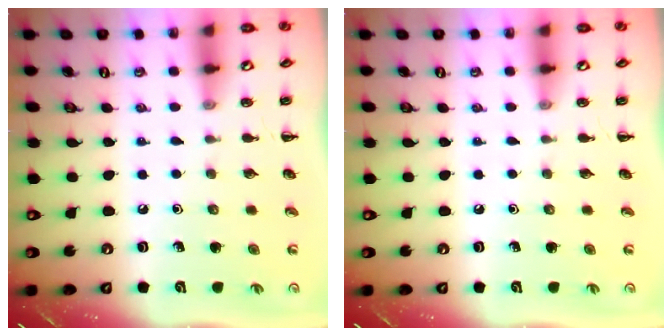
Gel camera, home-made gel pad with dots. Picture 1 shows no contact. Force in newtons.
{"total": 0.0}